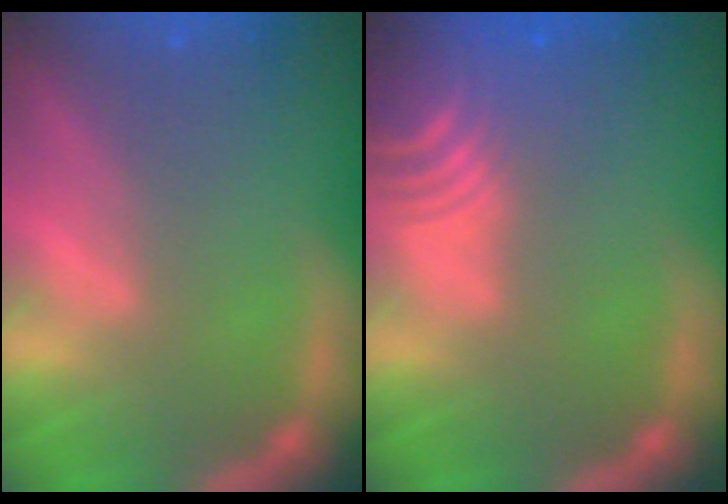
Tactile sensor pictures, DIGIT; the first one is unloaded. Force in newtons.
{"total": 10.1}